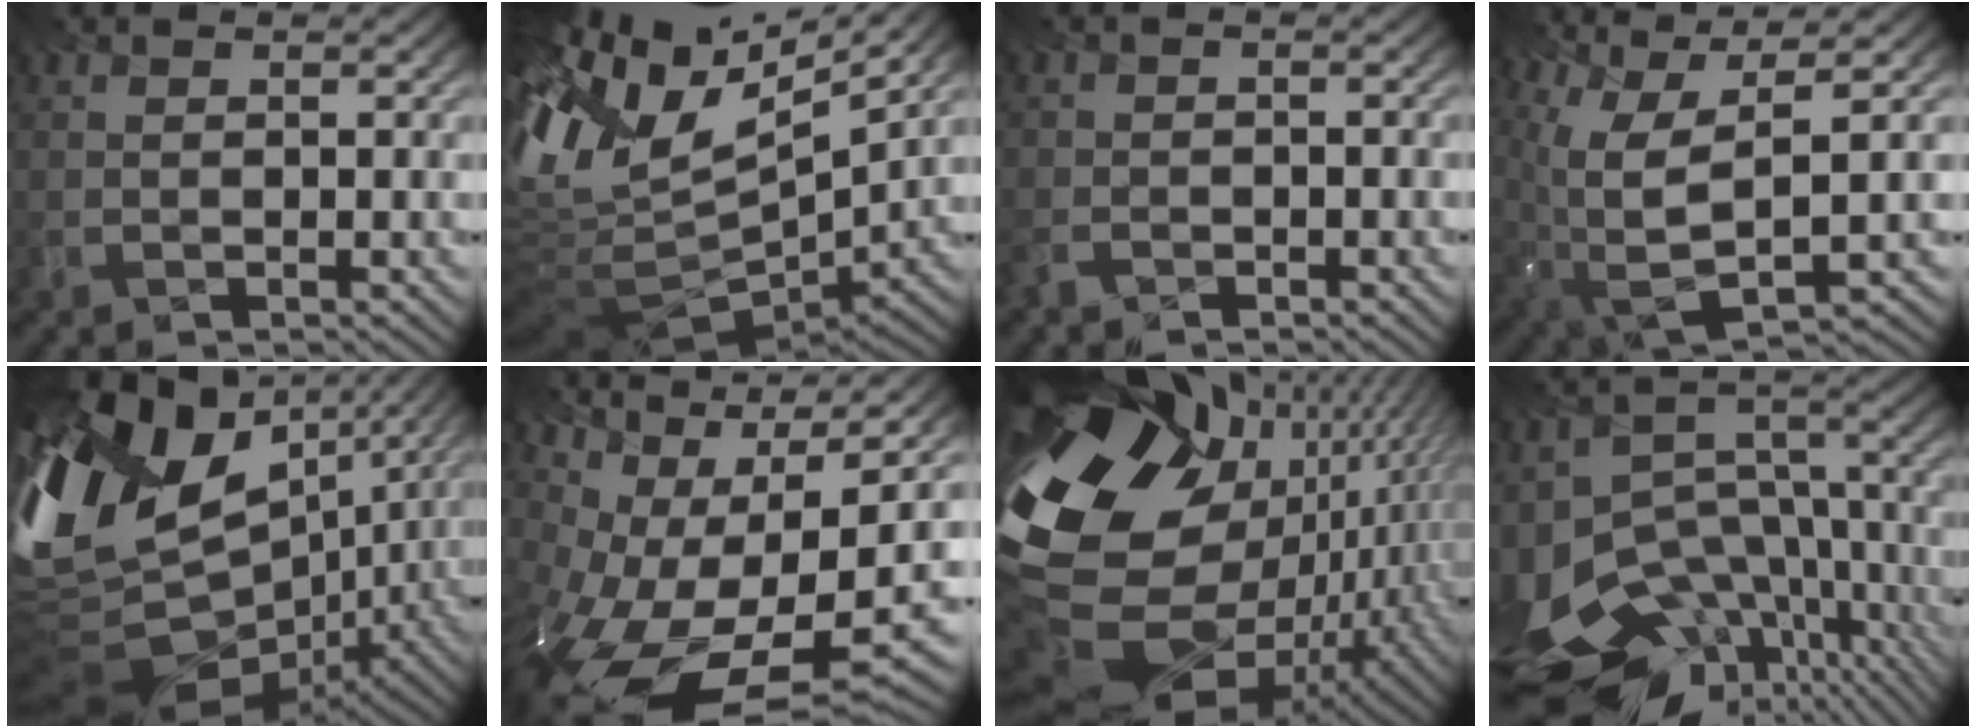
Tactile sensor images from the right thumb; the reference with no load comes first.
{"total": 12.2, "force": [2.4, 6.1, 10.4], "torque": [-0.250, -0.003, 0.069]}
{"total": 1.9, "force": [-1.9, 0.4, 0.3], "torque": [-0.036, 0.000, -0.017]}
{"total": 10.2, "force": [0.4, 5.0, 8.9], "torque": [-0.227, -0.023, 0.049]}
{"total": 16.7, "force": [-0.6, 11.4, 12.2], "torque": [-0.288, -0.048, 0.031]}
{"total": 15.5, "force": [-4.3, 8.6, 12.2], "torque": [-0.247, -0.040, -0.021]}
{"total": 20.2, "force": [-3.9, 15.1, 12.9], "torque": [-0.305, -0.071, -0.027]}
{"total": 17.0, "force": [-10.7, 9.7, 8.9], "torque": [-0.193, -0.024, -0.117]}